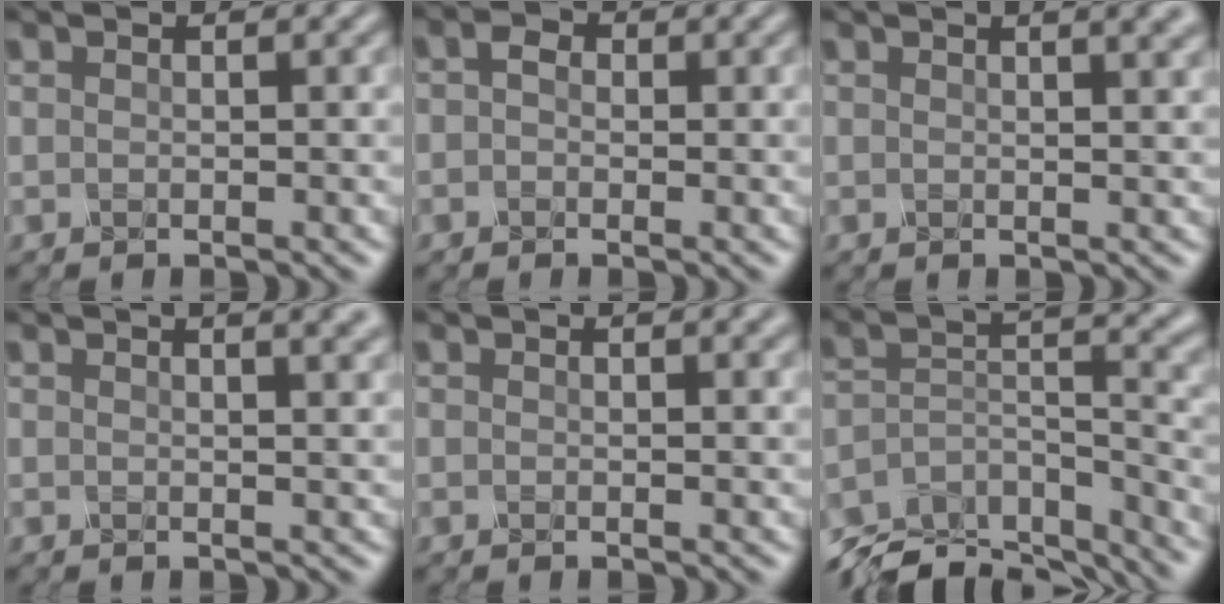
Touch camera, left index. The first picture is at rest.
{"total": 0.8, "force": [-0.4, 0.7, 0.1], "torque": [0.001, -0.005, -0.012]}
{"total": 7.0, "force": [3.8, 3.5, 4.8], "torque": [-0.004, 0.048, 0.008]}
{"total": 6.9, "force": [3.8, 3.4, 4.7], "torque": [0.000, 0.049, 0.008]}
{"total": 1.4, "force": [0.8, 0.4, 1.1], "torque": [-0.002, -0.001, 0.008]}
{"total": 11.8, "force": [-11.0, 3.2, 2.8], "torque": [-0.051, 0.004, -0.159]}